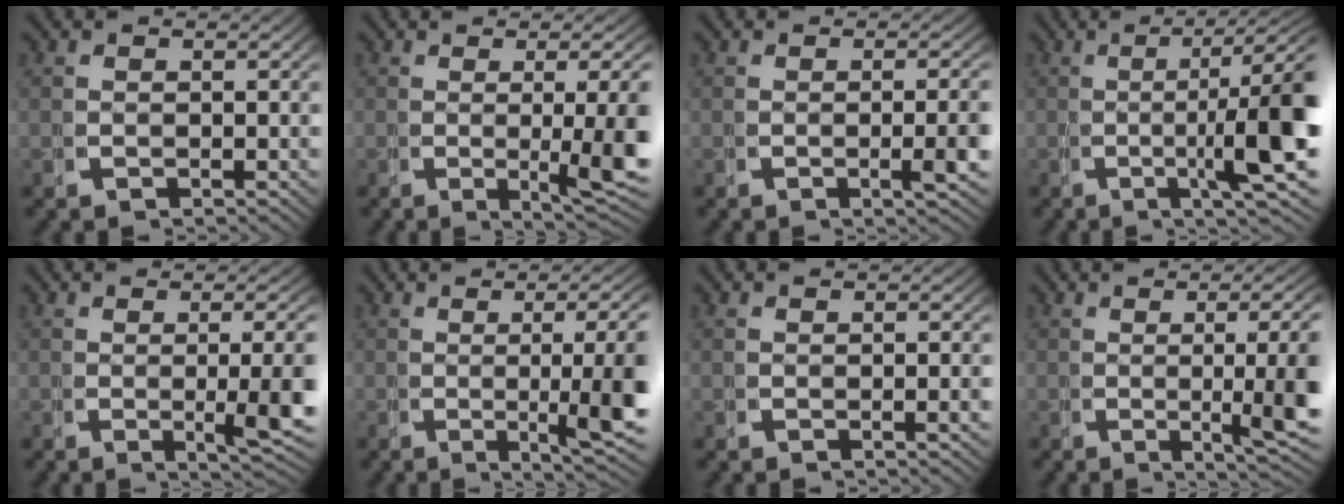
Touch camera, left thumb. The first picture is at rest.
{"total": 7.4, "force": [-0.6, 1.9, 7.1], "torque": [-0.090, -0.005, -0.009]}
{"total": 2.9, "force": [-0.3, 0.2, 2.9], "torque": [-0.032, 0.005, -0.010]}
{"total": 10.4, "force": [0.5, 3.1, 10.0], "torque": [-0.135, 0.000, -0.002]}
{"total": 5.8, "force": [-0.4, 1.4, 5.6], "torque": [-0.069, 0.003, -0.012]}
{"total": 9.2, "force": [-0.4, 2.8, 8.7], "torque": [-0.109, 0.001, -0.014]}
{"total": 0.8, "force": [-0.1, -0.1, 0.8], "torque": [-0.008, 0.004, -0.005]}
{"total": 8.3, "force": [-0.2, 2.4, 7.9], "torque": [-0.095, 0.005, -0.012]}